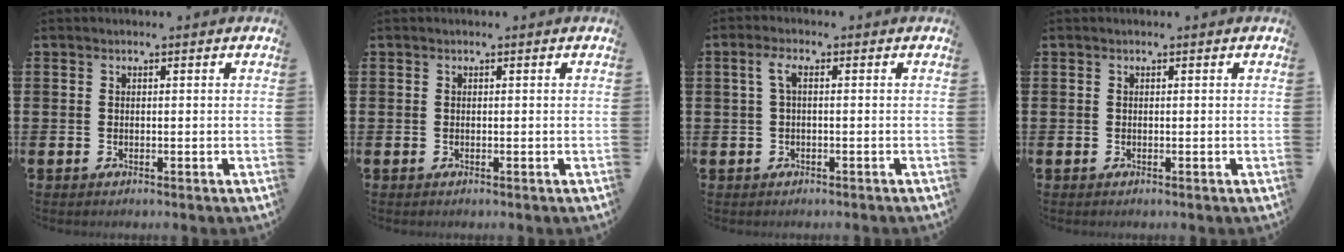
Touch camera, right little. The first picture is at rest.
{"total": 0.0}
{"total": 1.9, "force": [0.0, 0.6, 1.8], "torque": [-0.036, 0.006, -0.002]}
{"total": 0.0}